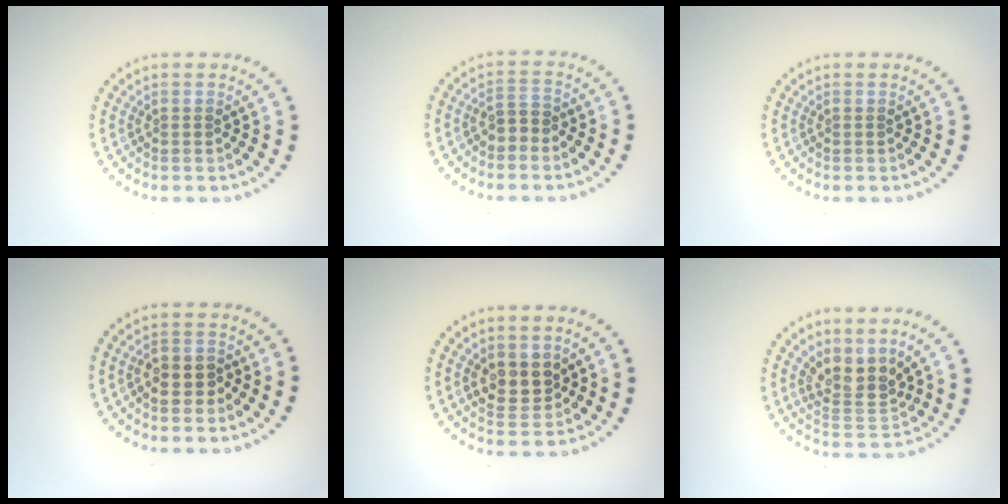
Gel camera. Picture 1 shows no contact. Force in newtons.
{"total": 1.9, "press": 1.8, "slide": 0.8}
{"total": 0.0}
{"total": 2.0, "press": 1.9, "slide": 0.6}
{"total": 2.7, "press": 2.6, "slide": 0.8}
{"total": 3.3, "press": 2.5, "slide": 2.2}